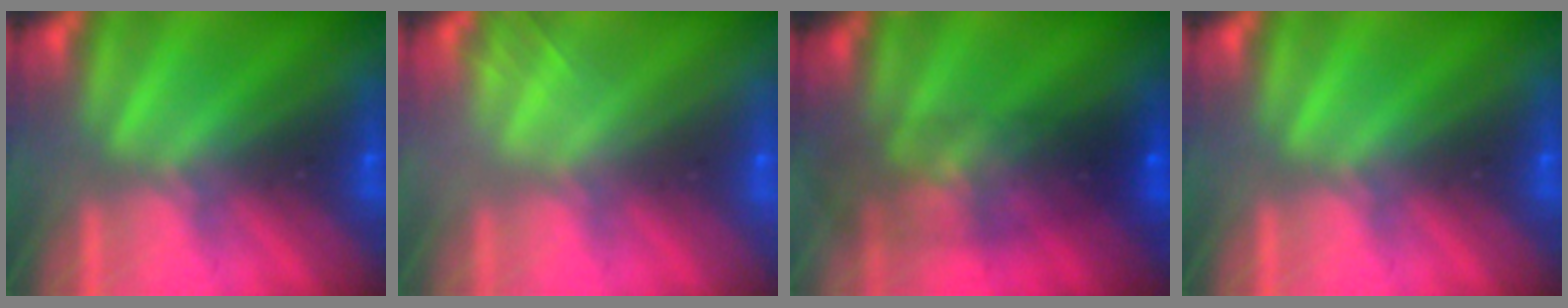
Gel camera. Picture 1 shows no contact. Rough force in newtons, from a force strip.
{"total": 2.0}
{"total": 7.0}
{"total": 0.0}